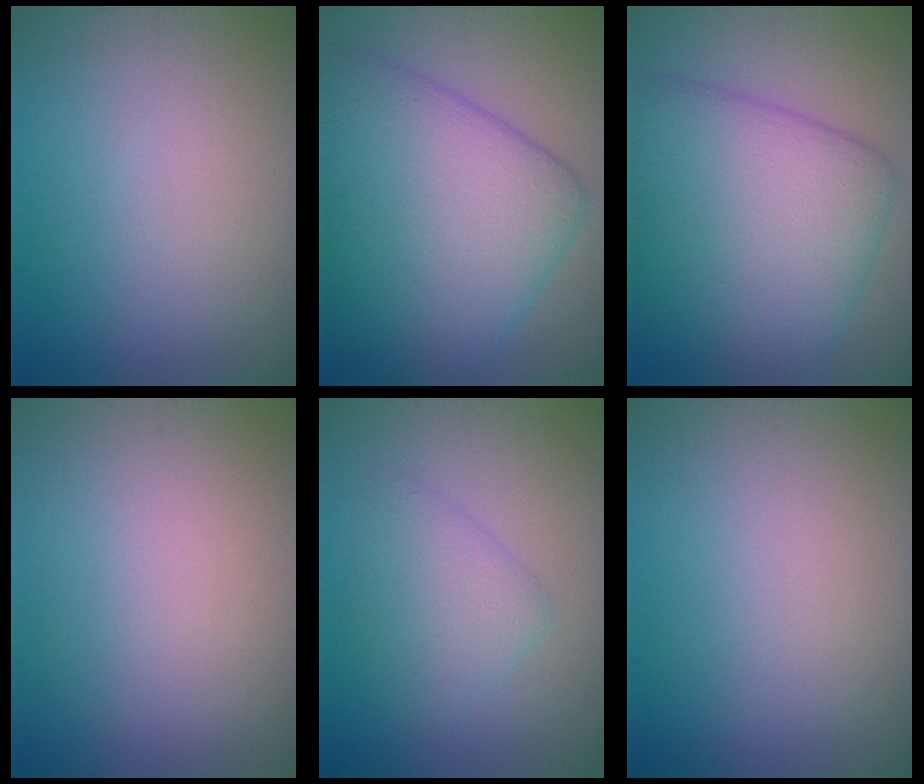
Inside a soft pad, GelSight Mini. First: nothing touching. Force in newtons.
{"total": 11.2, "press": 11.2, "slide": 0.2}
{"total": 10.6, "press": 10.6, "slide": 0.2}
{"total": 0.0}
{"total": 3.3, "press": 3.3, "slide": 0.1}
{"total": 0.0}